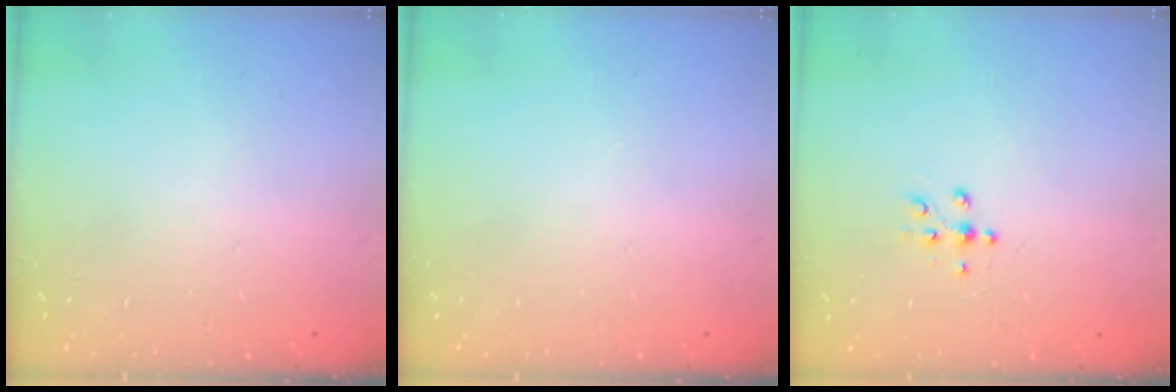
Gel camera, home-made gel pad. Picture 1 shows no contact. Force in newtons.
{"total": 0.0}
{"total": 5.8, "press": 5.5, "slide": 2.0}